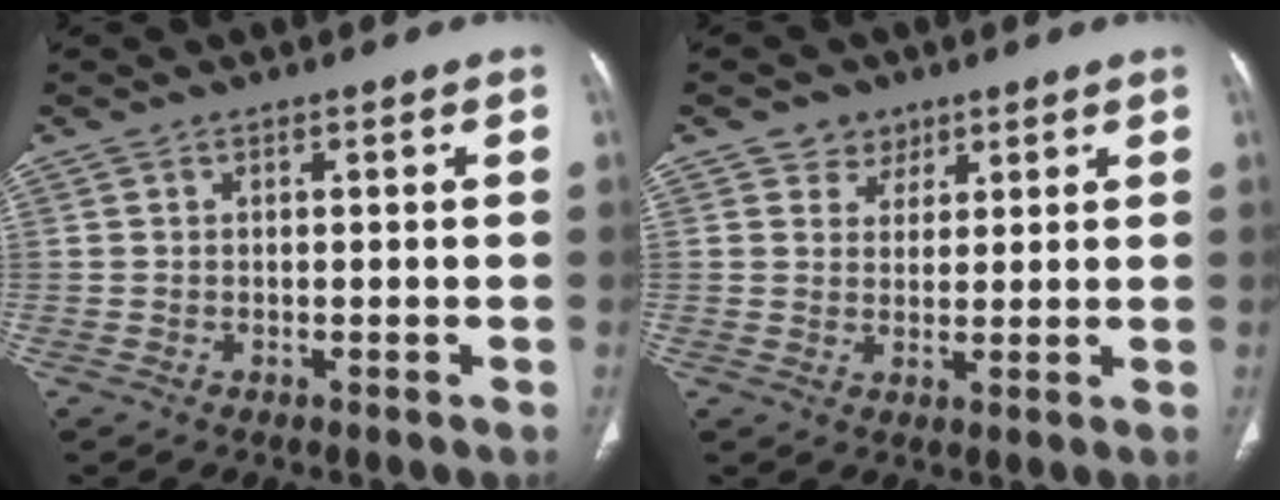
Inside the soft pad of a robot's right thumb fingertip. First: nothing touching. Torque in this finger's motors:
{"motor_torque": [-0.04, -0.04, 0.07, -0.11, 0.04]}